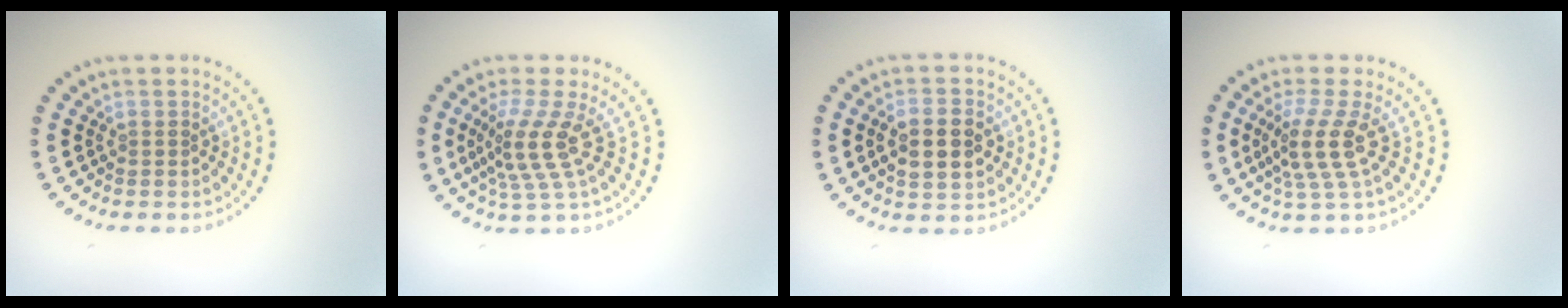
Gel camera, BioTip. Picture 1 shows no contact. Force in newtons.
{"total": 3.9, "press": 2.7, "slide": 2.8}
{"total": 3.9, "press": 3.9, "slide": 0.2}
{"total": 3.6, "press": 2.6, "slide": 2.4}